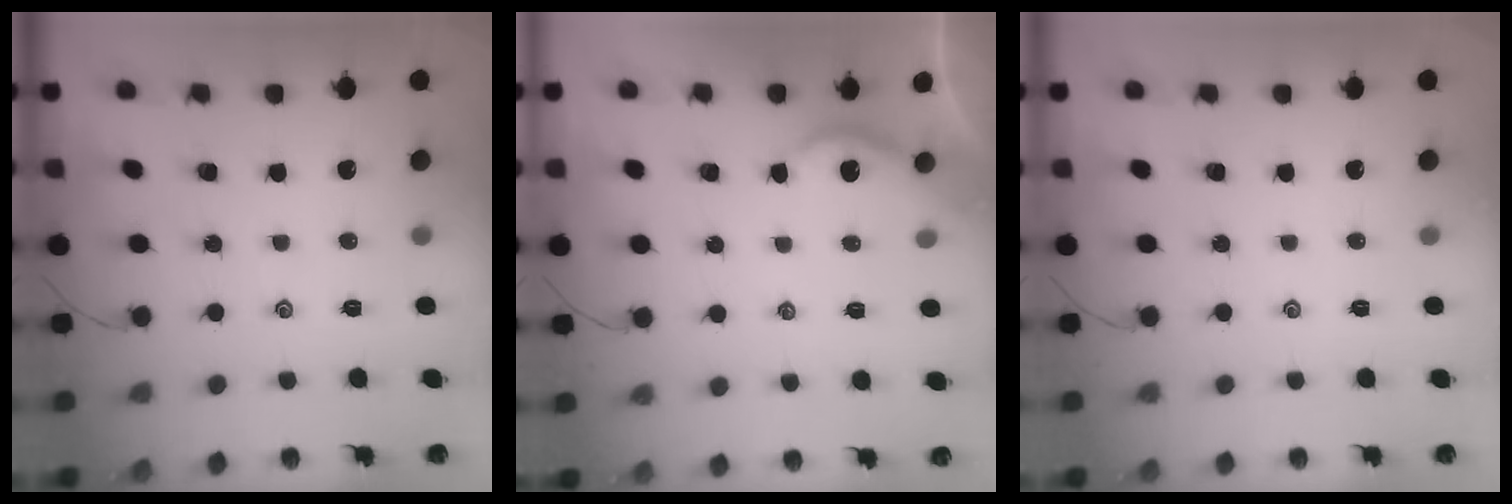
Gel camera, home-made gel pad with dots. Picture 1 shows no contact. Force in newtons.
{"total": 5.5, "press": 5.5, "slide": 0.4}
{"total": 0.0}